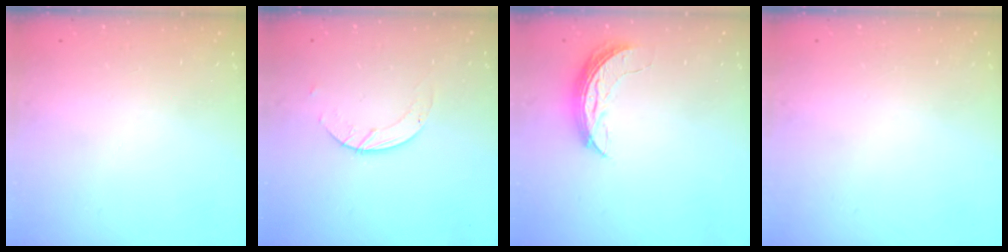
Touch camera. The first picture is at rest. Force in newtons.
{"total": 2.8, "press": 2.8, "slide": 0.3}
{"total": 7.2, "press": 7.2, "slide": 0.7}
{"total": 0.0}